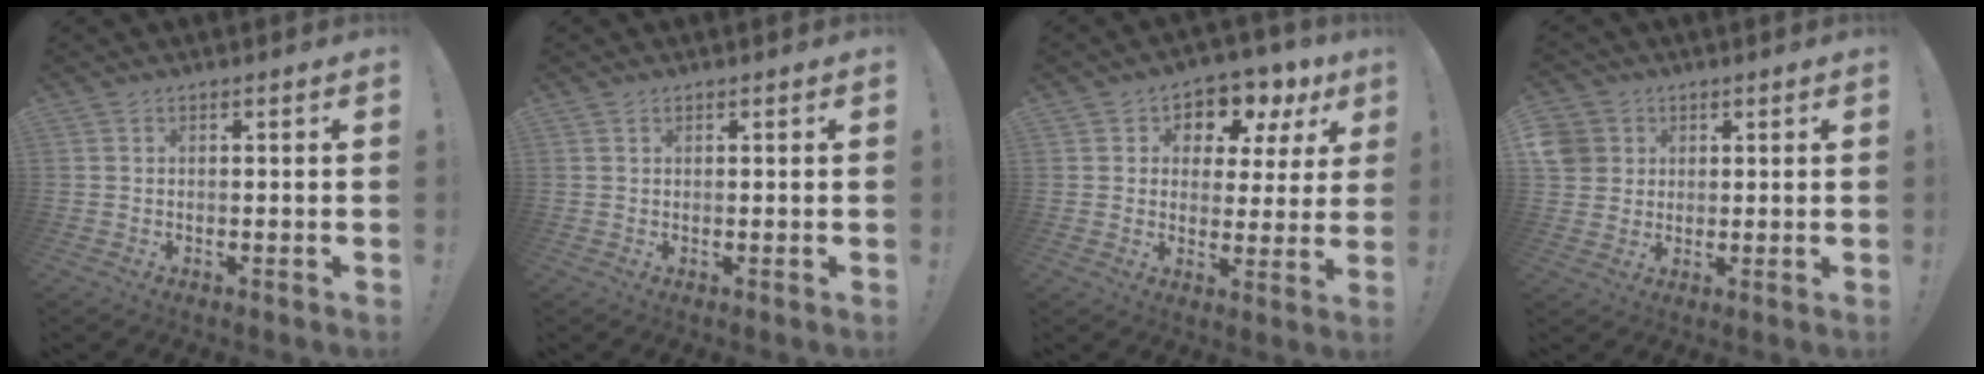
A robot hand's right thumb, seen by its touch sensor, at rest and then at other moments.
{"total": 0.6, "force": [0.5, 0.4, 0.1], "torque": [0.004, -0.002, 0.008]}
{"total": 6.9, "force": [4.4, 4.7, 2.4], "torque": [-0.029, -0.046, 0.078]}
{"total": 6.9, "force": [1.9, 6.4, 1.9], "torque": [-0.037, -0.004, 0.039]}